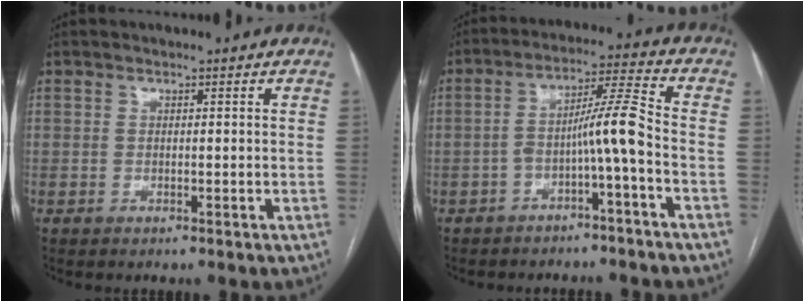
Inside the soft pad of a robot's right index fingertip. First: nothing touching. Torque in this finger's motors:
{"motor_torque": [0.50, 0.04, 0.20, 0.12]}